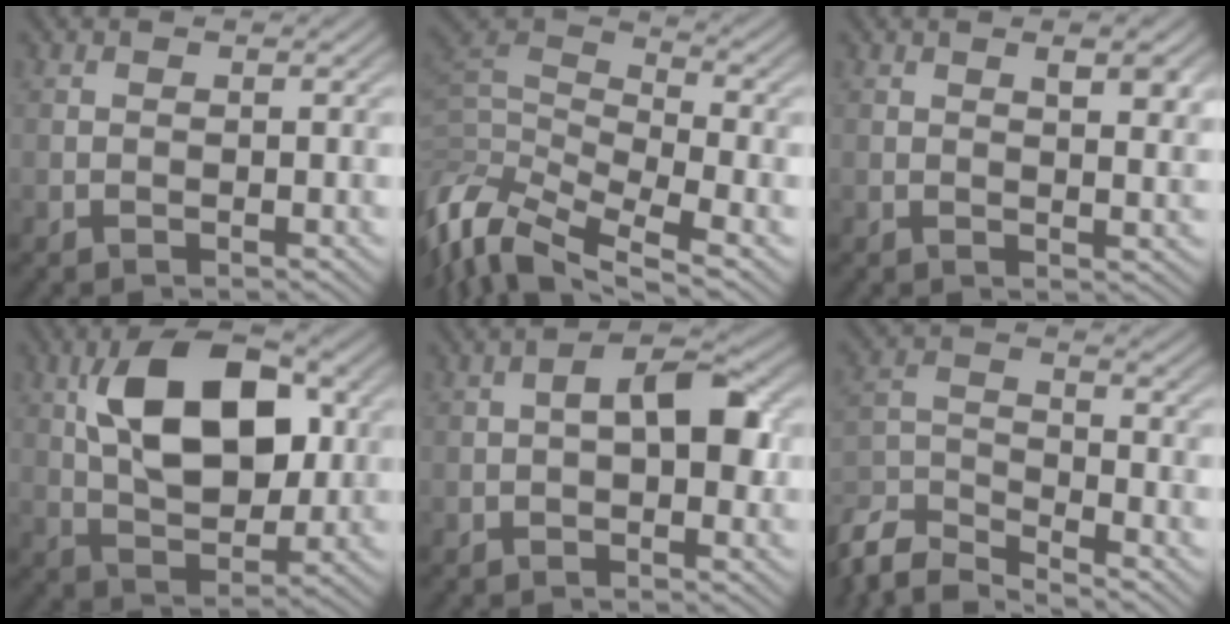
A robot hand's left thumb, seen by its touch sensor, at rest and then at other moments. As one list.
[{"total": 10.4, "force": [-4.4, 4.6, 8.2], "torque": [-0.188, 0.001, -0.103]}, {"total": 3.9, "force": [1.7, 1.3, 3.3], "torque": [-0.055, -0.003, 0.030]}, {"total": 12.8, "force": [3.3, 7.1, 10.1], "torque": [-0.177, 0.009, 0.055]}, {"total": 5.9, "force": [0.3, 2.7, 5.2], "torque": [-0.074, 0.011, -0.001]}, {"total": 7.7, "force": [-6.4, 2.0, 3.7], "torque": [-0.086, -0.015, -0.136]}]